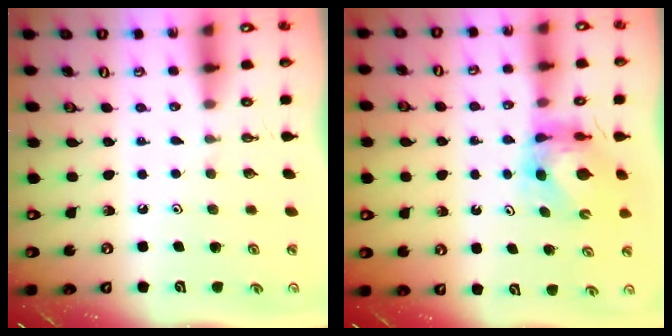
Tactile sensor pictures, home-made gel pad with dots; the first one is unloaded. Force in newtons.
{"total": 6.6, "press": 6.5, "slide": 0.8}